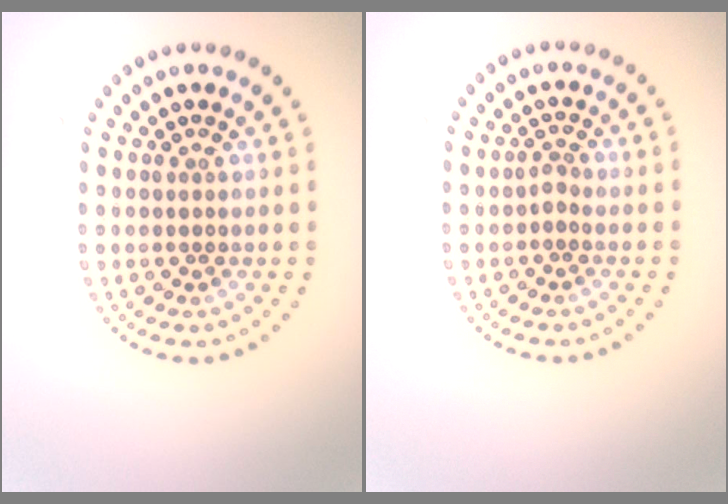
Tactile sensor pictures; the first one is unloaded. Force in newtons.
{"total": 0.9, "press": 0.7, "slide": 0.6}